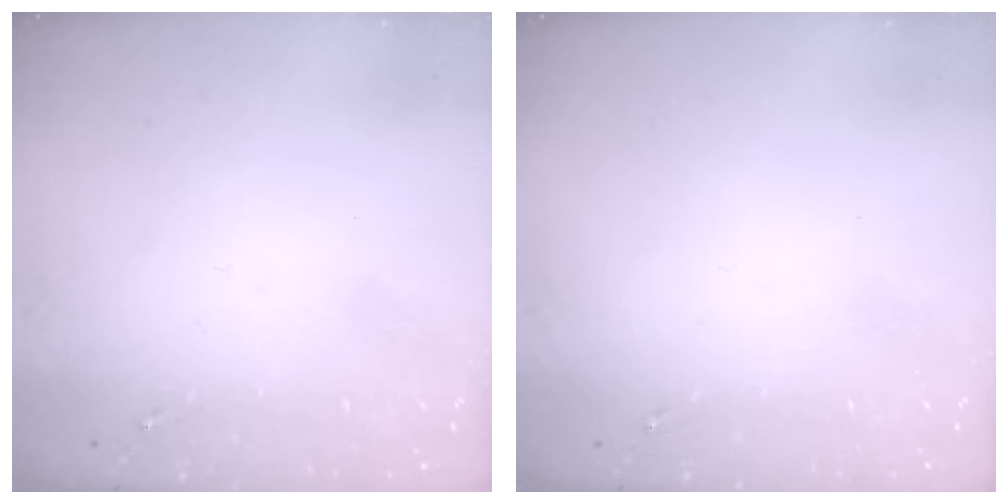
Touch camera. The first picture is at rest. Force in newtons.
{"total": 0.0}